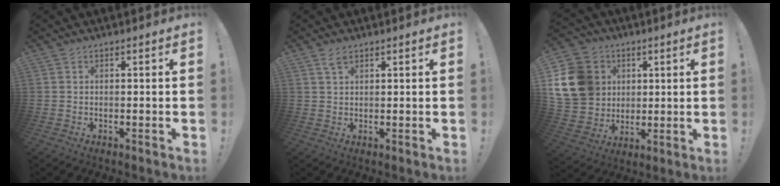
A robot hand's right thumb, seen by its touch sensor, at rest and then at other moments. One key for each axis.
{"total": 2.8, "fx": 1.8, "fy": 1.3, "fz": 1.7, "tx": -0.025, "ty": -0.005, "tz": 0.031}
{"total": 17.6, "fx": 3.9, "fy": 15.3, "fz": 7.8, "tx": -0.142, "ty": 0.000, "tz": 0.094}